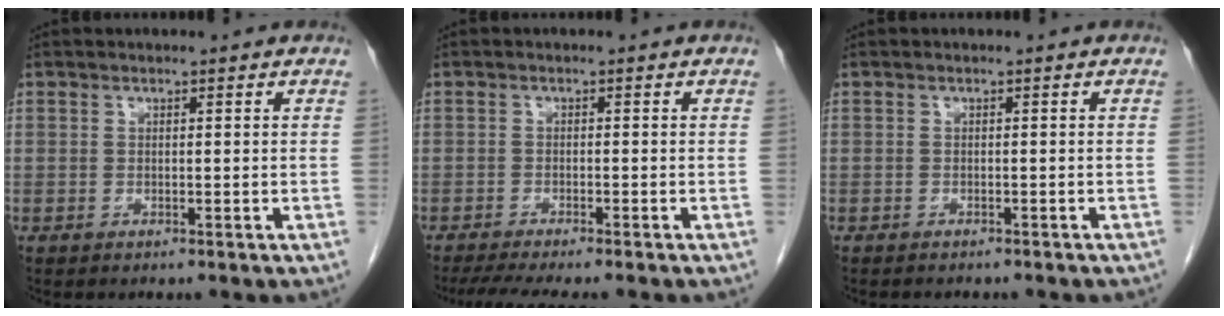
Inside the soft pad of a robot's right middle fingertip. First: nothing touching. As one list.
[{"total": 7.7, "force": [-6.6, 0.5, 4.0], "torque": [-0.054, -0.011, -0.102]}, {"total": 4.6, "force": [-4.0, 1.4, 1.8], "torque": [-0.025, -0.004, -0.043]}]